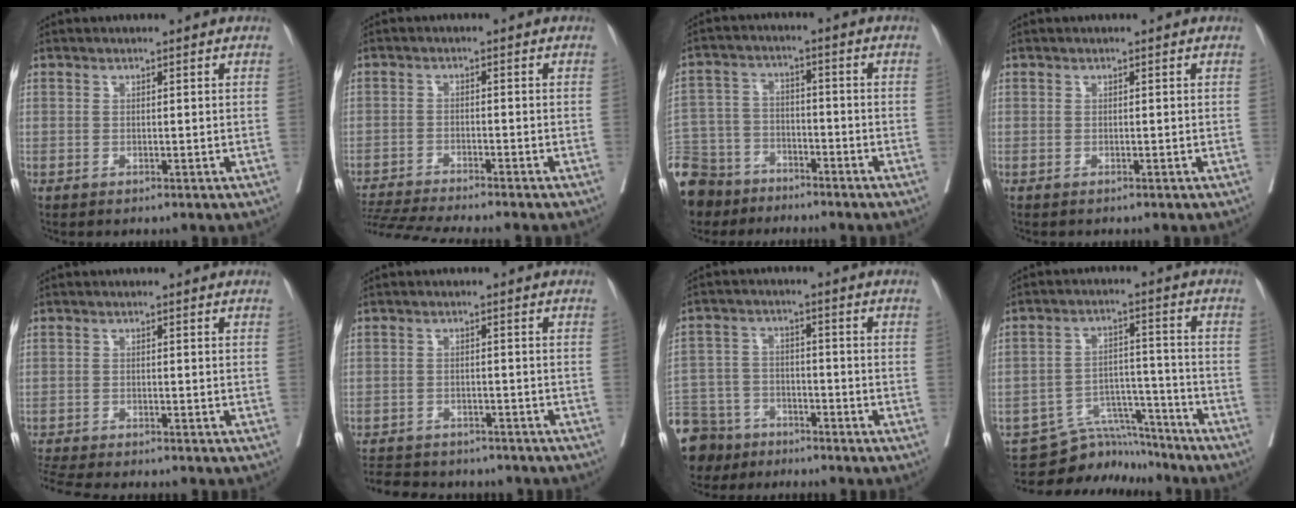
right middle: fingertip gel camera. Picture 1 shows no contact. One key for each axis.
{"total": 10.6, "fx": -9.8, "fy": -0.7, "fz": 4.0, "tx": -0.058, "ty": -0.011, "tz": -0.161}
{"total": 17.1, "fx": -12.7, "fy": 10.1, "fz": 5.3, "tx": -0.174, "ty": -0.002, "tz": -0.220}
{"total": 0.0}
{"total": 9.6, "fx": -8.7, "fy": 1.2, "fz": 3.8, "tx": -0.060, "ty": -0.012, "tz": -0.134}
{"total": 14.1, "fx": -12.4, "fy": 4.9, "fz": 4.6, "tx": -0.105, "ty": 0.002, "tz": -0.159}
{"total": 15.3, "fx": -11.8, "fy": 8.8, "fz": 4.3, "tx": -0.129, "ty": 0.002, "tz": -0.195}
{"total": 9.1, "fx": -8.8, "fy": 2.2, "fz": -0.3, "tx": 0.006, "ty": 0.034, "tz": -0.149}